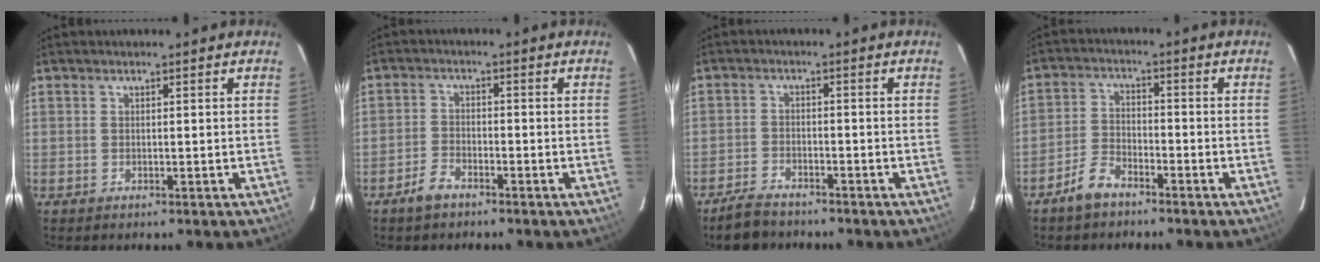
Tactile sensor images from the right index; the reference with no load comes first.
{"total": 3.9, "force": [-3.0, 1.7, 1.8], "torque": [-0.051, 0.004, -0.057]}
{"total": 5.7, "force": [-4.9, 2.2, 1.8], "torque": [-0.062, 0.001, -0.085]}
{"total": 5.3, "force": [-4.2, 2.1, 2.5], "torque": [-0.064, 0.009, -0.083]}